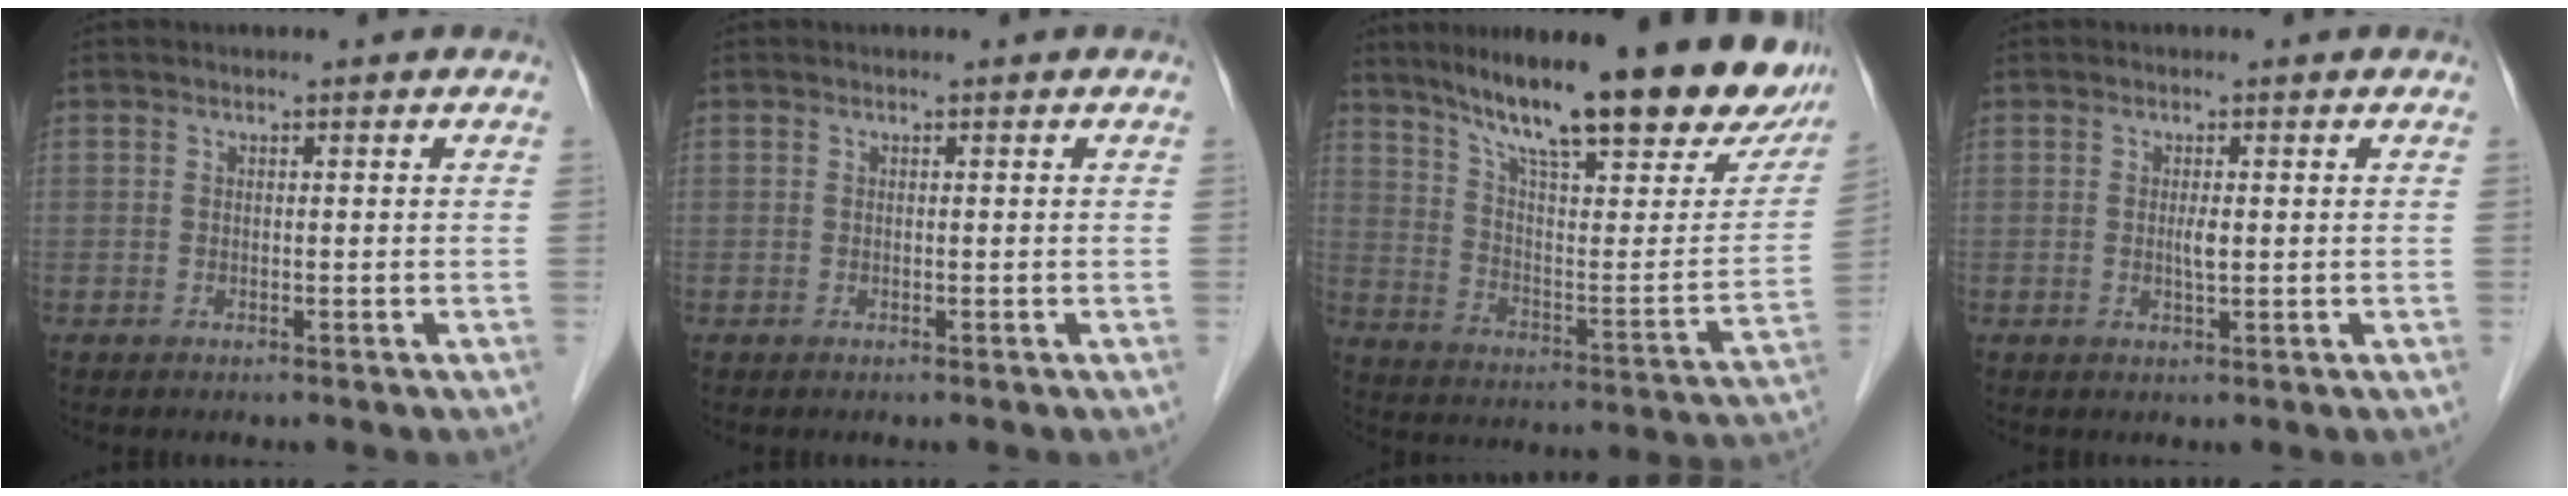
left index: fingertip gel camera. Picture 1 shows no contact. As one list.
[{"total": 0.0}, {"total": 28.1, "force": [21.9, 5.1, 16.8], "torque": [-0.254, -0.036, 0.298]}, {"total": 1.6, "force": [-0.2, 0.2, 1.5], "torque": [-0.030, -0.005, -0.003]}]